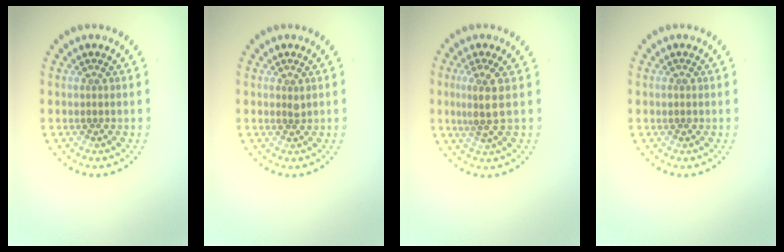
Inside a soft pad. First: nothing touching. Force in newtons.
{"total": 0.6, "press": 0.5, "slide": 0.4}
{"total": 2.5, "press": 2.0, "slide": 1.5}
{"total": 0.6, "press": 0.6, "slide": 0.1}